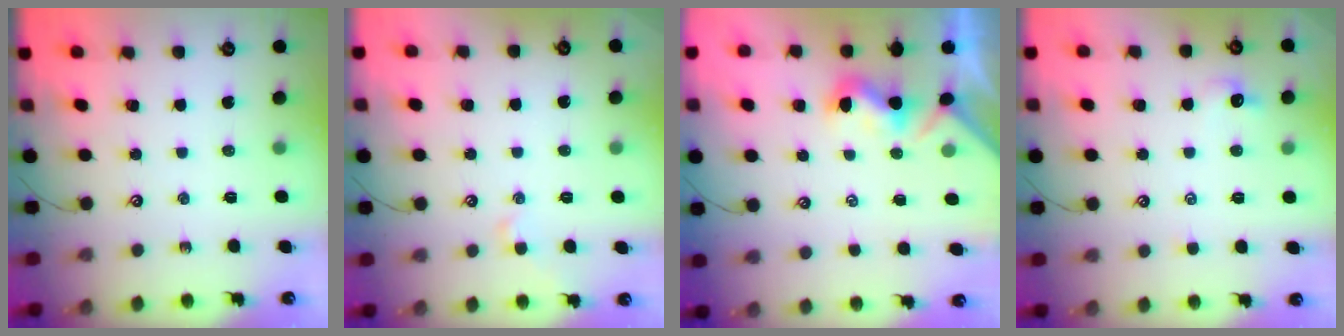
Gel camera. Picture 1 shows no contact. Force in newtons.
{"total": 0.6, "press": 0.3, "slide": 0.5}
{"total": 1.4, "press": 1.3, "slide": 0.5}
{"total": 1.0, "press": 0.9, "slide": 0.4}